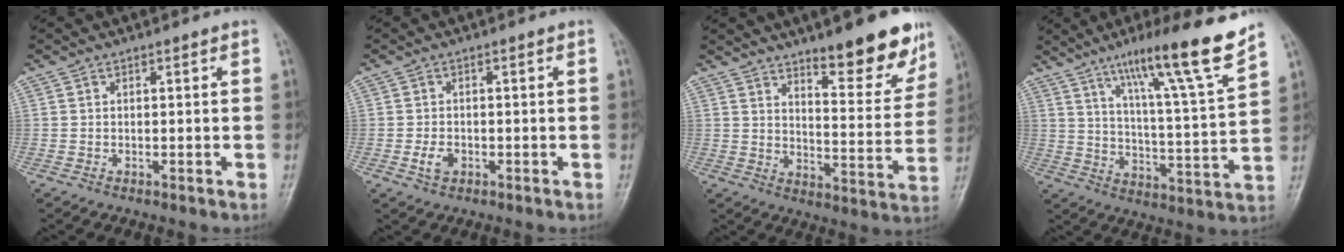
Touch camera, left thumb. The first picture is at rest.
{"total": 2.4, "force": [-0.8, 1.7, 1.6], "torque": [-0.029, 0.003, -0.013]}
{"total": 14.8, "force": [10.3, 4.0, 9.9], "torque": [-0.088, -0.072, 0.151]}
{"total": 17.1, "force": [12.2, 0.2, 12.1], "torque": [-0.174, -0.066, 0.190]}